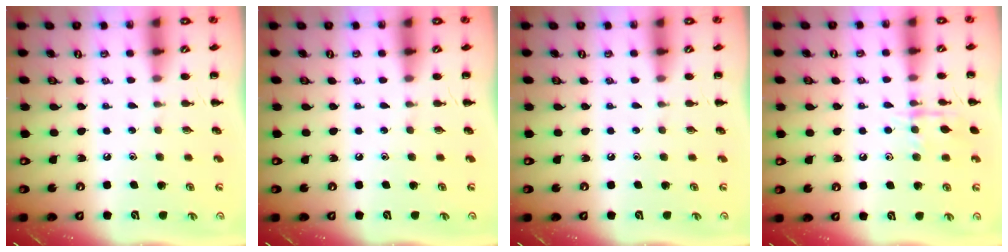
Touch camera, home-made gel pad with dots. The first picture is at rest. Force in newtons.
{"total": 0.0}
{"total": 0.0}
{"total": 9.7, "press": 9.7, "slide": 0.5}